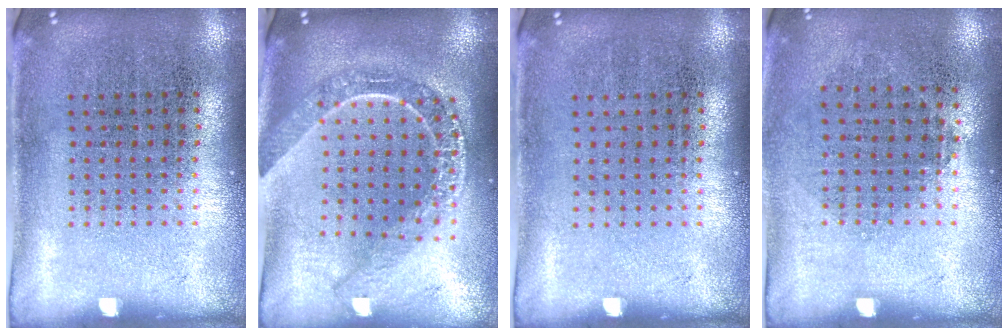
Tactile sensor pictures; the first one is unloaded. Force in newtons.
{"total": 2.0, "press": 1.7, "slide": 1.1}
{"total": 0.0}
{"total": 0.8, "press": 0.7, "slide": 0.3}